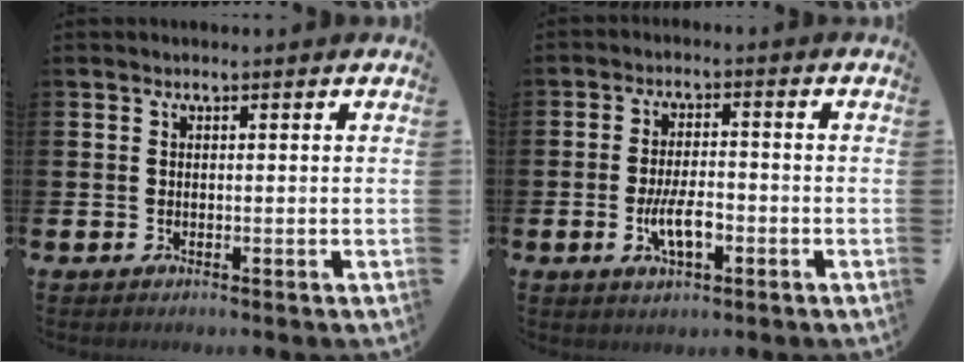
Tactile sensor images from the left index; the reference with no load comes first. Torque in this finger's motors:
{"motor_torque": [0.42, 0.32, 0.21, 0.21]}